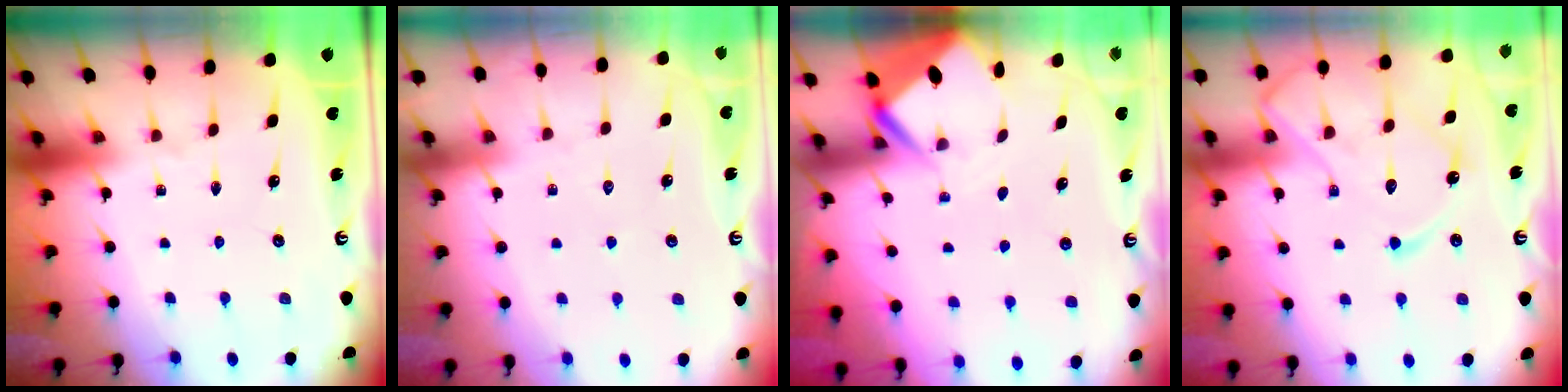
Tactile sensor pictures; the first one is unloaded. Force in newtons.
{"total": 5.7, "press": 5.7, "slide": 0.7}
{"total": 3.8, "press": 3.8, "slide": 0.3}
{"total": 14.0, "press": 13.9, "slide": 1.1}